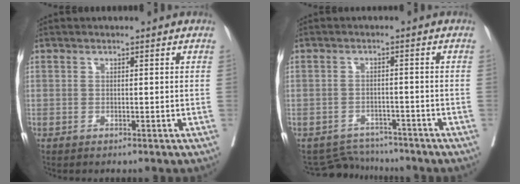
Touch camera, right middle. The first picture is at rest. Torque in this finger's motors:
{"motor_torque": [-0.28, -0.12, -0.05, -0.03]}